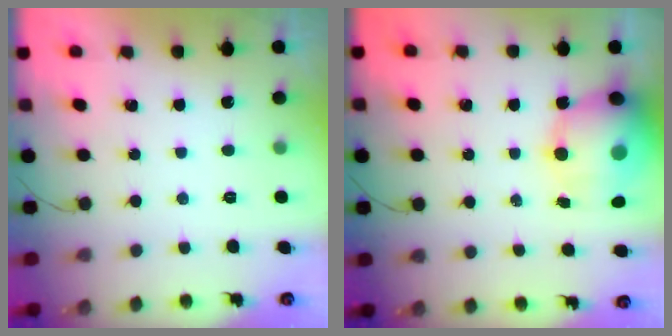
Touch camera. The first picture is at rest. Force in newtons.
{"total": 15.0, "press": 14.5, "slide": 3.9}